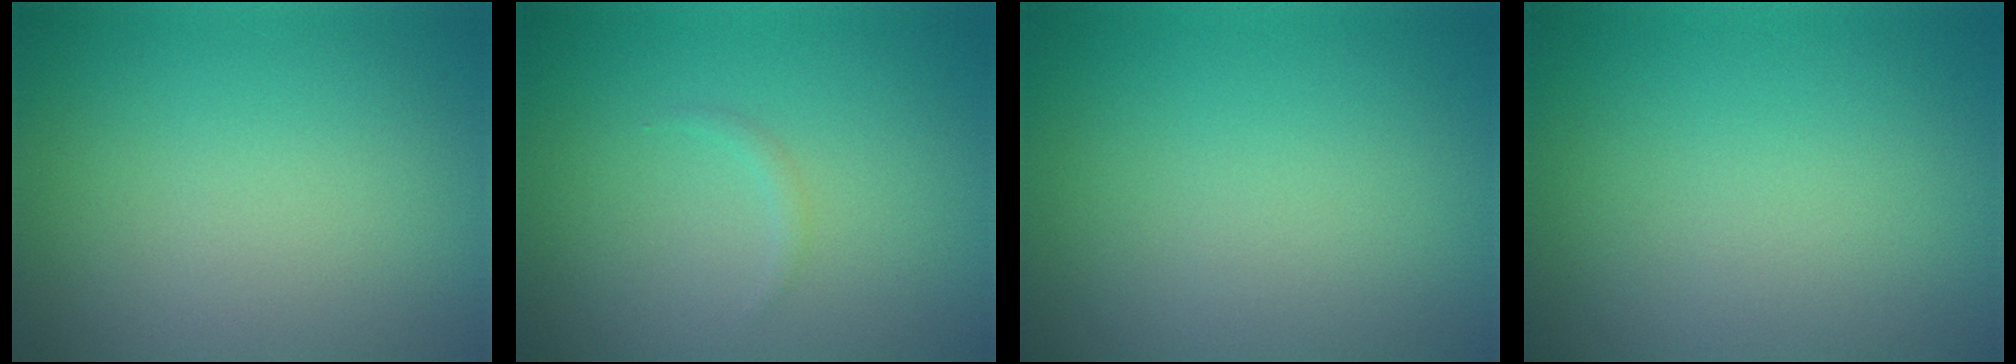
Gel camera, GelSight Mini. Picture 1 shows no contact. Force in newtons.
{"total": 0.6, "press": 0.6, "slide": 0.1}
{"total": 0.0}
{"total": 0.0}